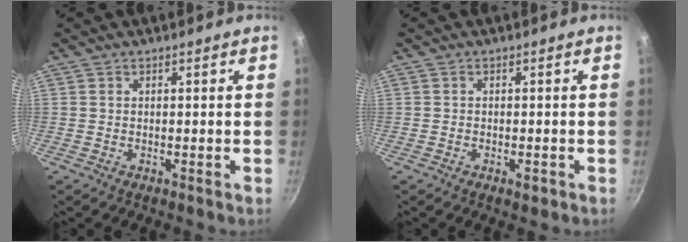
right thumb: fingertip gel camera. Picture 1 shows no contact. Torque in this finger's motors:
{"motor_torque": [-0.30, -0.03, -0.10, 0.03, -0.02]}